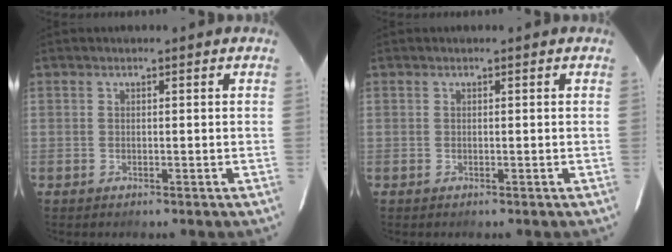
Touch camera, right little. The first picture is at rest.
{"total": 0.0}